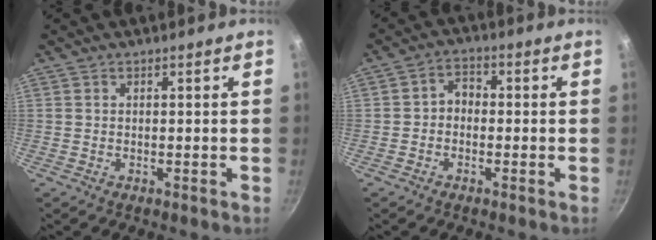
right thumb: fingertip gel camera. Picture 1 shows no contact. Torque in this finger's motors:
{"motor_torque": [-0.28, 0.15, 0.01, 0.04, 0.08]}